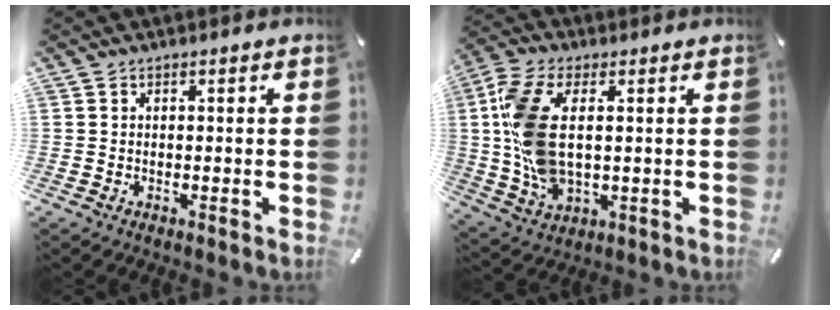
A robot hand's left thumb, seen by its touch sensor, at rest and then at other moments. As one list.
[{"total": 13.2, "force": [1.5, 7.2, 10.9], "torque": [-0.251, -0.010, 0.030]}]